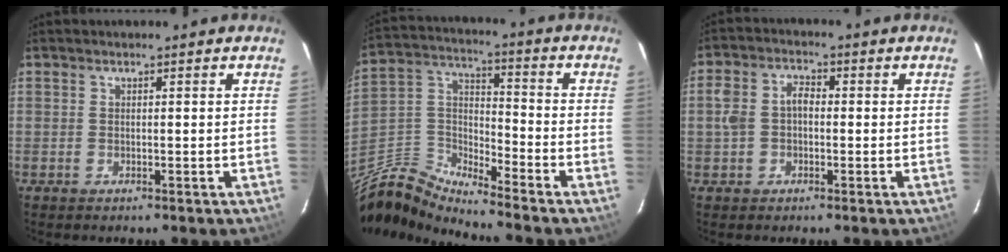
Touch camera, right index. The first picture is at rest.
{"total": 9.3, "force": [-8.7, 0.9, 3.2], "torque": [-0.092, 0.016, -0.192]}
{"total": 5.4, "force": [-0.5, 4.0, 3.7], "torque": [-0.078, 0.017, -0.008]}